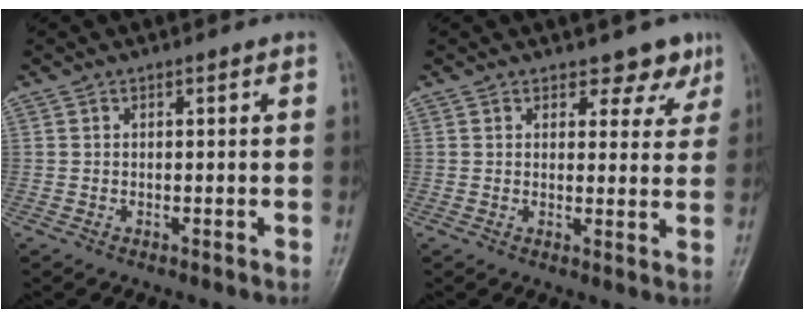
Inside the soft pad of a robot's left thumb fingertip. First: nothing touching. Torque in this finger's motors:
{"motor_torque": [-0.20, -0.13, -0.17, -0.24, 0.07]}